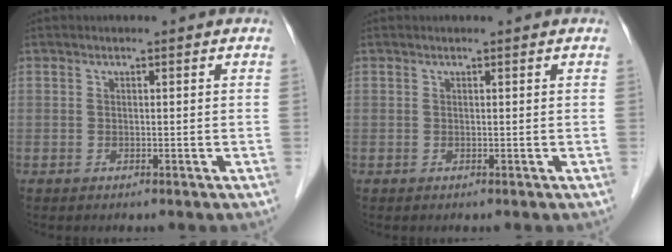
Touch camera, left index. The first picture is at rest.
{"total": 0.5, "force": [0.5, 0.0, 0.1], "torque": [-0.001, 0.005, 0.006]}